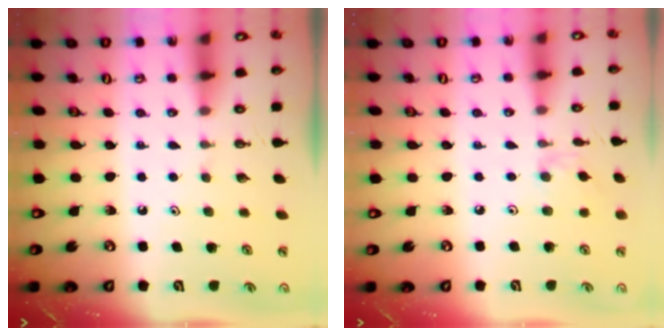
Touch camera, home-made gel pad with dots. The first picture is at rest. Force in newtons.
{"total": 1.7, "press": 1.6, "slide": 0.4}